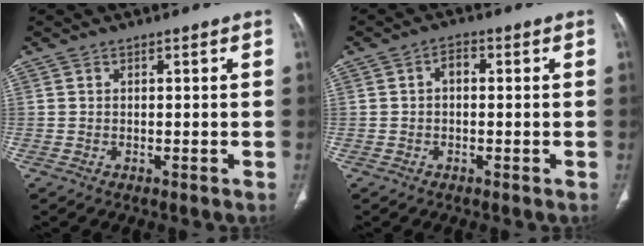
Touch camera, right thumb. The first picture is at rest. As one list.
[{"total": 2.6, "force": [0.1, 1.7, 2.0], "torque": [-0.027, 0.013, -0.004]}]